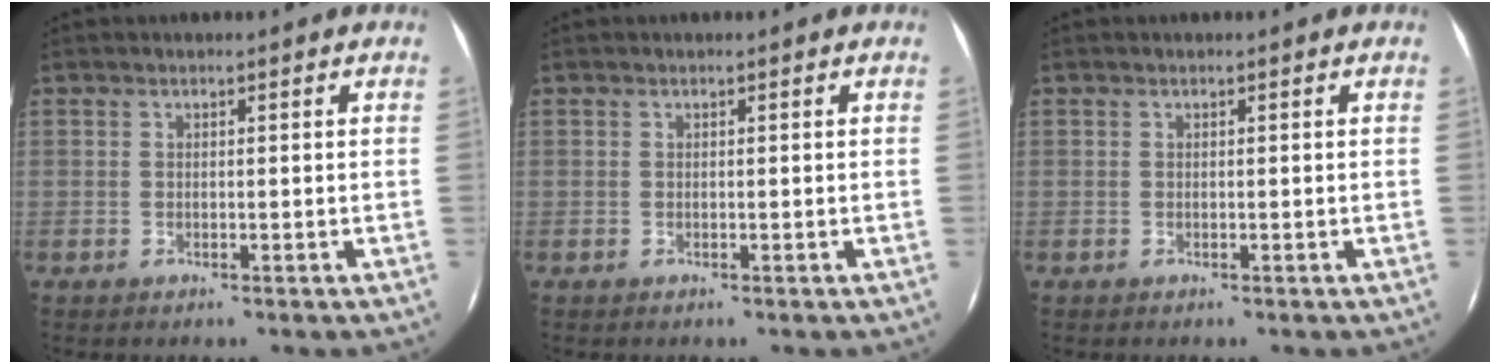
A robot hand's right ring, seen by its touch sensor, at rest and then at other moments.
{"total": 0.0}
{"total": 0.0}